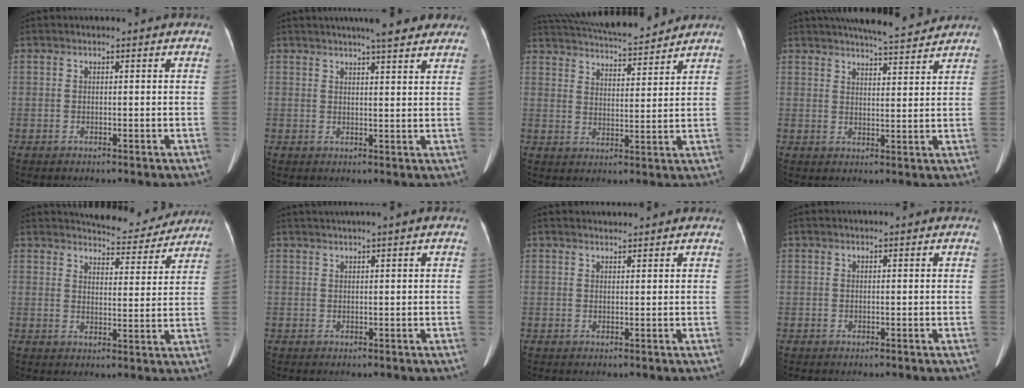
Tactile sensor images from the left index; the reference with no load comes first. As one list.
[{"total": 9.8, "force": [8.3, 1.6, 5.1], "torque": [-0.058, 0.020, 0.095]}, {"total": 16.4, "force": [15.0, 2.5, 6.1], "torque": [-0.111, 0.027, 0.231]}, {"total": 11.0, "force": [10.1, 1.2, 4.3], "torque": [-0.065, 0.011, 0.136]}, {"total": 9.9, "force": [9.5, 2.1, 1.4], "torque": [-0.012, -0.008, 0.117]}, {"total": 1.6, "force": [1.2, -0.3, 1.0], "torque": [-0.019, 0.021, 0.027]}, {"total": 1.3, "force": [1.3, -0.1, -0.1], "torque": [-0.005, 0.011, 0.028]}, {"total": 0.0}]